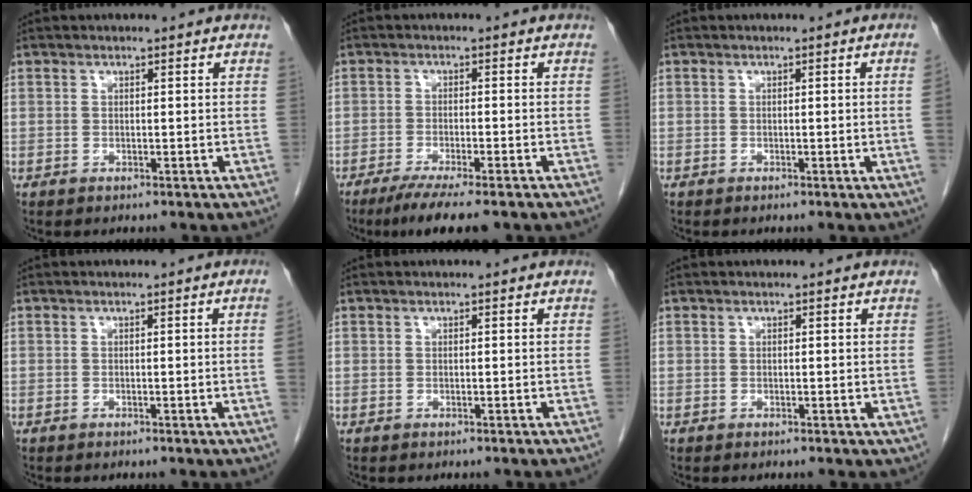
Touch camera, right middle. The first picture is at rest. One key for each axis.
{"total": 7.8, "fx": -5.9, "fy": 0.4, "fz": 5.1, "tx": -0.078, "ty": -0.020, "tz": -0.089}
{"total": 1.5, "fx": -0.2, "fy": -0.7, "fz": 1.3, "tx": -0.008, "ty": 0.000, "tz": -0.003}
{"total": 1.1, "fx": -0.1, "fy": -0.5, "fz": 0.9, "tx": -0.001, "ty": 0.002, "tz": -0.002}
{"total": 0.0}
{"total": 0.8, "fx": -0.1, "fy": 0.4, "fz": 0.6, "tx": -0.011, "ty": -0.002, "tz": 0.000}